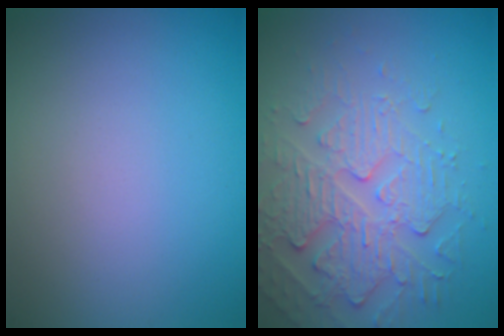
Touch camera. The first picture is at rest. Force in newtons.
{"total": 4.7, "press": 4.2, "slide": 2.3}